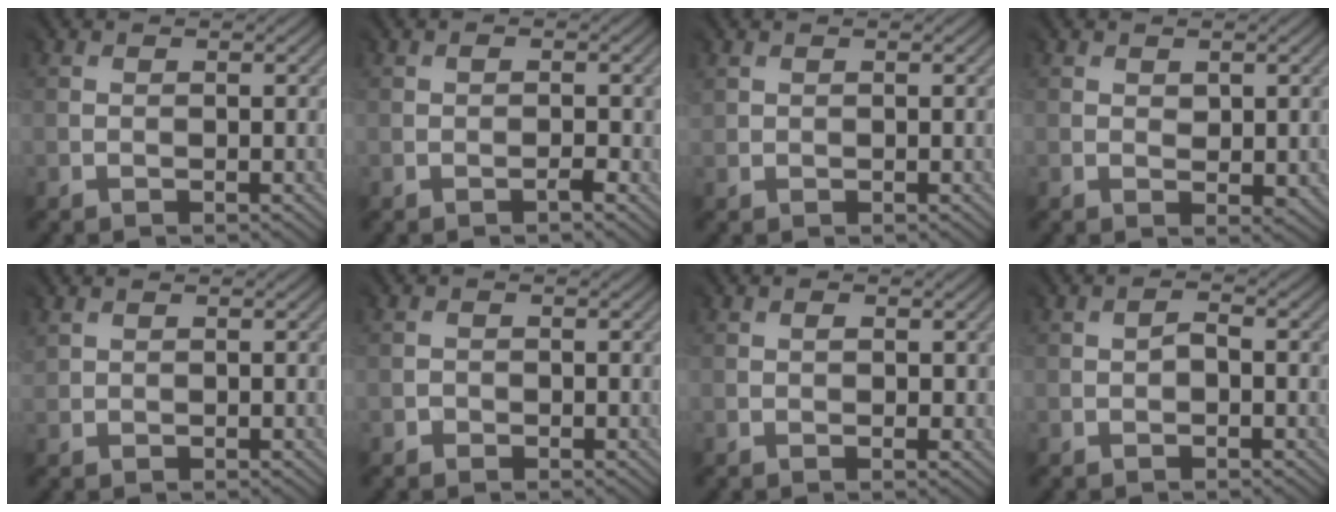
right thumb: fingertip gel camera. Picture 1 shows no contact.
{"total": 0.5, "force": [-0.5, 0.1, 0.2], "torque": [-0.001, 0.003, -0.007]}
{"total": 0.7, "force": [0.3, 0.5, 0.4], "torque": [-0.007, 0.004, 0.005]}
{"total": 1.5, "force": [0.7, 1.2, 0.6], "torque": [-0.013, -0.002, 0.017]}
{"total": 1.2, "force": [0.6, 0.8, 0.7], "torque": [-0.017, 0.005, 0.011]}
{"total": 1.0, "force": [-0.5, 0.7, -0.4], "torque": [0.013, -0.001, -0.009]}
{"total": 1.3, "force": [0.1, 0.9, 0.9], "torque": [-0.016, -0.001, 0.004]}
{"total": 0.7, "force": [-0.1, 0.6, 0.4], "torque": [-0.009, 0.003, 0.000]}